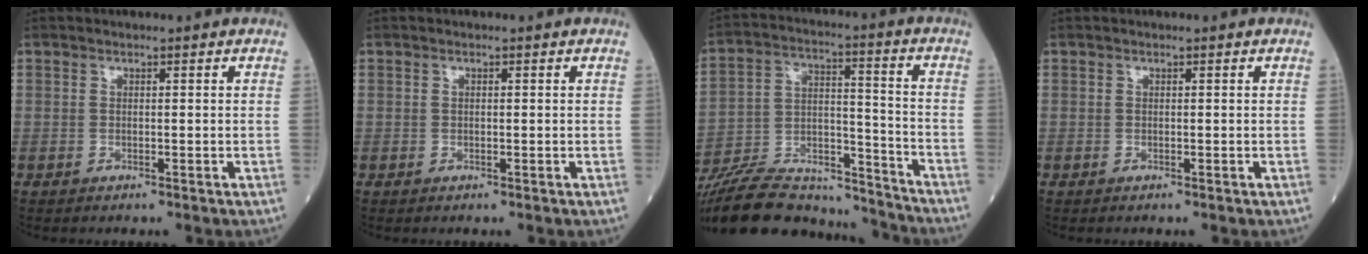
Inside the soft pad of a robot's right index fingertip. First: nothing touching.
{"total": 0.0}
{"total": 23.2, "force": [-21.5, 4.9, 7.3], "torque": [-0.163, 0.003, -0.347]}
{"total": 0.0}